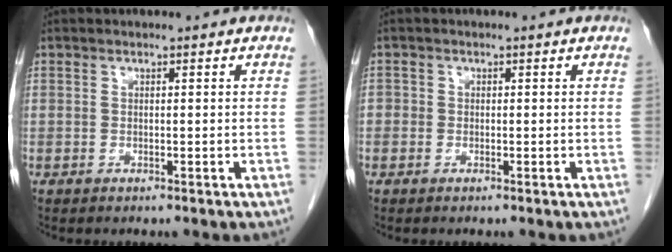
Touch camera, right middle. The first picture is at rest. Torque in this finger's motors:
{"motor_torque": [-0.32, -0.07, 0.00, 0.01]}